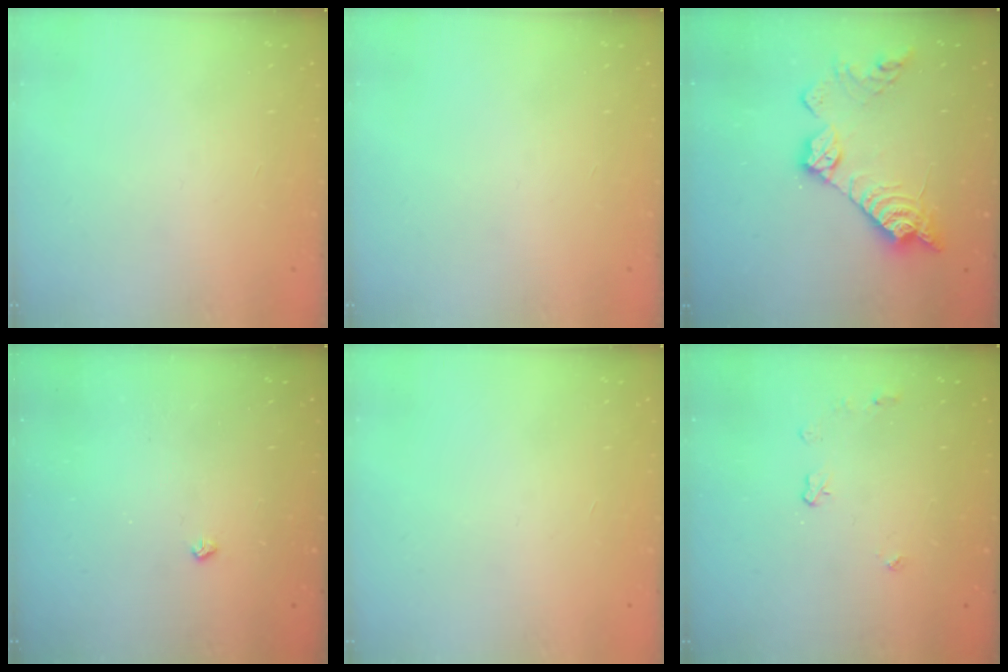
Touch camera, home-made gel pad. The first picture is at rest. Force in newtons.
{"total": 0.0}
{"total": 15.8, "press": 15.8, "slide": 0.8}
{"total": 2.6, "press": 2.5, "slide": 0.5}
{"total": 0.0}
{"total": 4.2, "press": 4.1, "slide": 0.4}